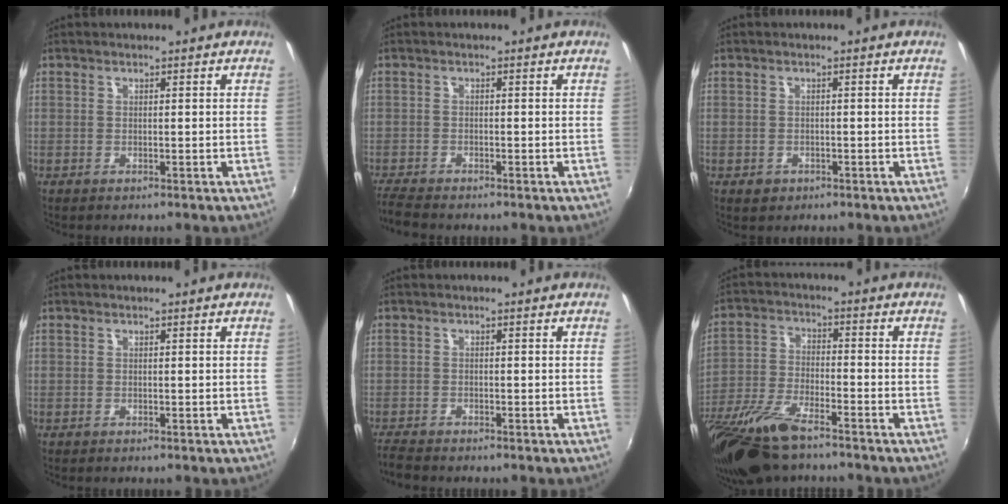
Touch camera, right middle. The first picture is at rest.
{"total": 3.9, "force": [-3.7, 0.4, 1.3], "torque": [-0.040, -0.020, -0.073]}
{"total": 1.9, "force": [-0.9, 1.6, 0.7], "torque": [-0.014, -0.003, -0.012]}
{"total": 0.0}
{"total": 3.0, "force": [-2.9, 0.4, 0.7], "torque": [-0.026, -0.017, -0.061]}
{"total": 17.3, "force": [-13.1, 4.9, 10.2], "torque": [-0.225, -0.046, -0.246]}